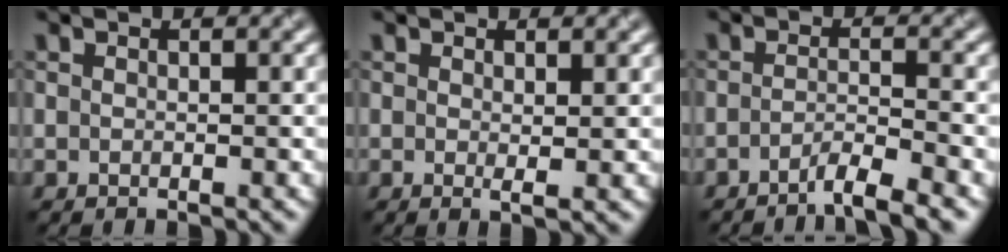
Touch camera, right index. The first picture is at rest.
{"total": 0.9, "force": [0.3, 0.1, 0.9], "torque": [-0.012, -0.006, 0.005]}
{"total": 2.9, "force": [-2.0, 0.3, 2.1], "torque": [-0.028, 0.003, -0.046]}